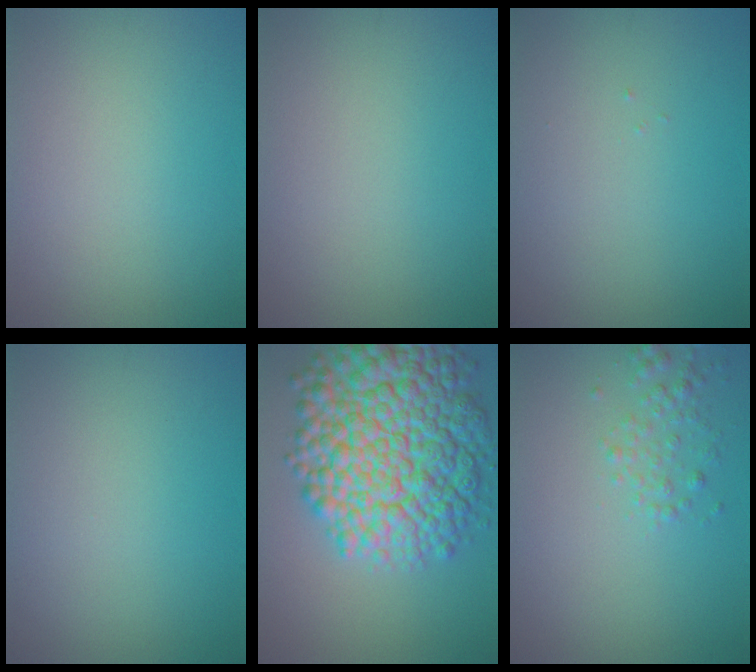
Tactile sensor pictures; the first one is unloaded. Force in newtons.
{"total": 0.0}
{"total": 0.0}
{"total": 0.0}
{"total": 13.0, "press": 12.9, "slide": 0.4}
{"total": 1.8, "press": 1.8, "slide": 0.1}